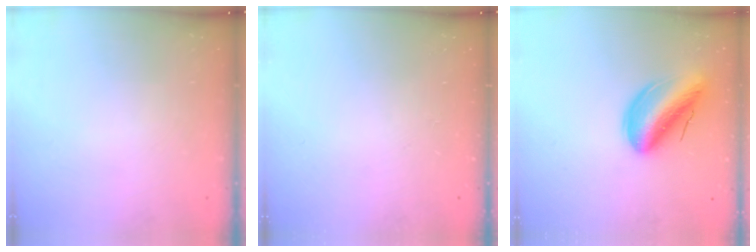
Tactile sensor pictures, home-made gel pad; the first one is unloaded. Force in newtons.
{"total": 0.0}
{"total": 13.2, "press": 12.7, "slide": 3.4}